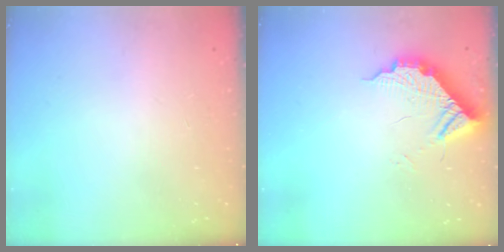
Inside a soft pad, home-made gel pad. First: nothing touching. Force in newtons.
{"total": 10.8, "press": 10.8, "slide": 0.3}